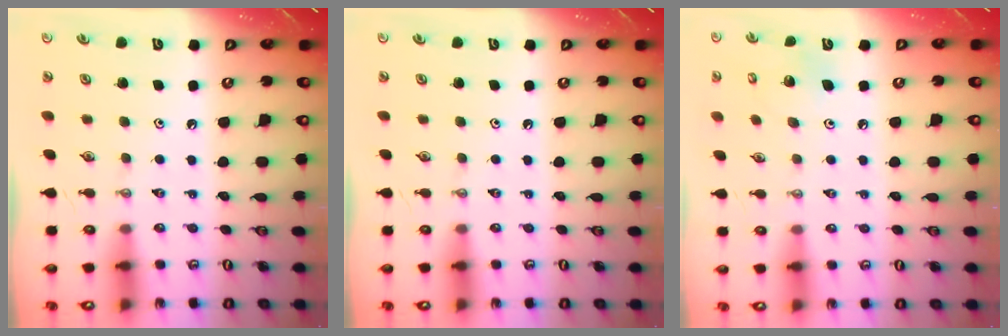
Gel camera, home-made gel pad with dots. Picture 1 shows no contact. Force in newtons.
{"total": 0.0}
{"total": 6.8, "press": 6.3, "slide": 2.4}